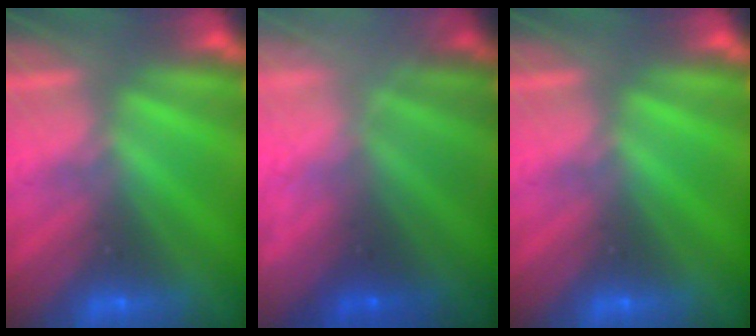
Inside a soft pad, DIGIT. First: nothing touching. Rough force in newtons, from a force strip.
{"total": 5.6}
{"total": 0.0}